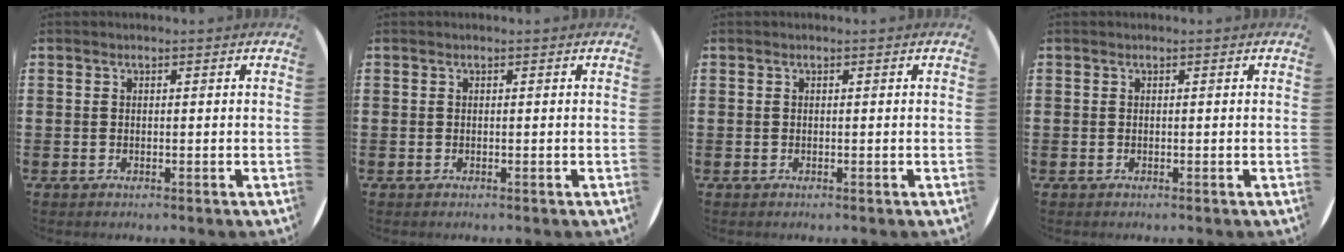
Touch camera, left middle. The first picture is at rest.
{"total": 0.0}
{"total": 0.0}
{"total": 0.0}